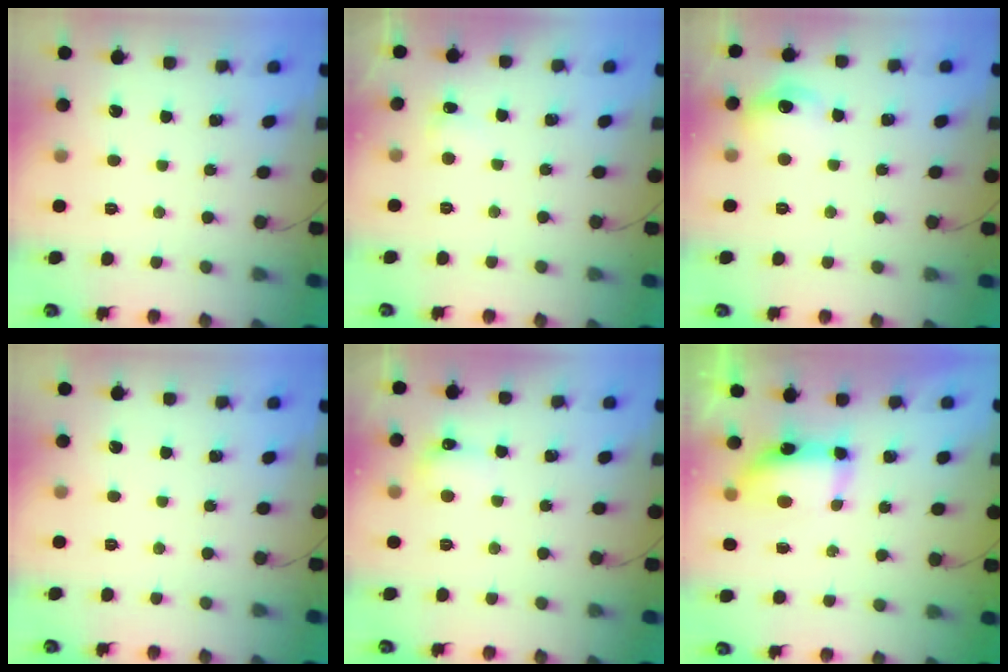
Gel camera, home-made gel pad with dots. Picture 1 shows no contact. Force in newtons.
{"total": 3.7, "press": 3.4, "slide": 1.2}
{"total": 8.4, "press": 8.3, "slide": 1.4}
{"total": 0.0}
{"total": 5.6, "press": 5.4, "slide": 1.3}
{"total": 7.6, "press": 7.6, "slide": 0.7}